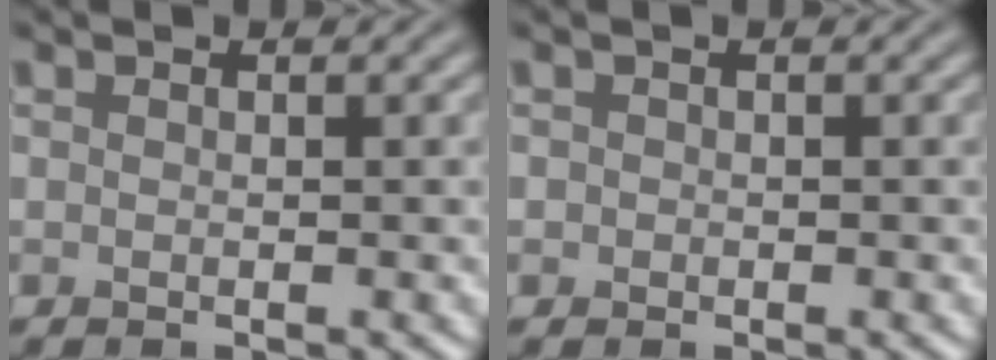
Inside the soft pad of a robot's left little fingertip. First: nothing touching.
{"total": 0.5, "force": [-0.1, 0.5, 0.0], "torque": [0.004, -0.003, -0.004]}